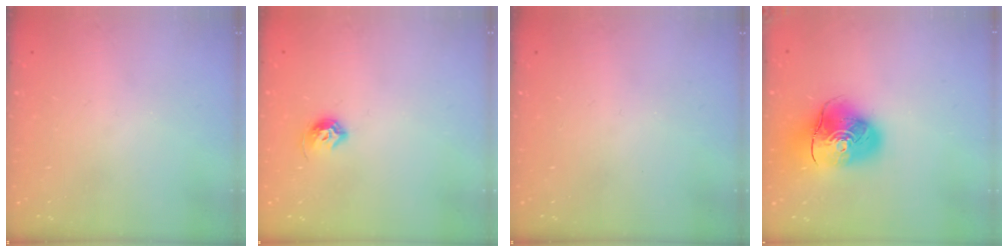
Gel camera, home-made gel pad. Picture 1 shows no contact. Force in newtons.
{"total": 6.9, "press": 6.8, "slide": 1.1}
{"total": 0.0}
{"total": 12.7, "press": 12.6, "slide": 2.0}